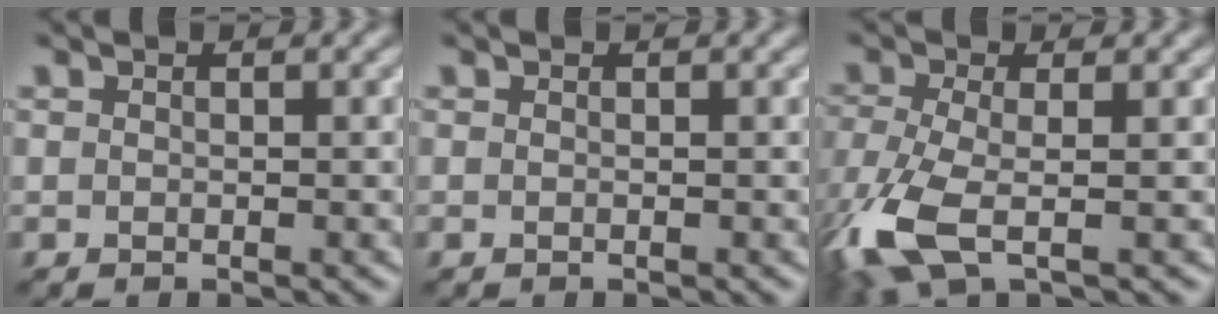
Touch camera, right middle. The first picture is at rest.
{"total": 0.0}
{"total": 6.8, "force": [-2.8, 2.6, 5.6], "torque": [-0.150, -0.015, -0.065]}